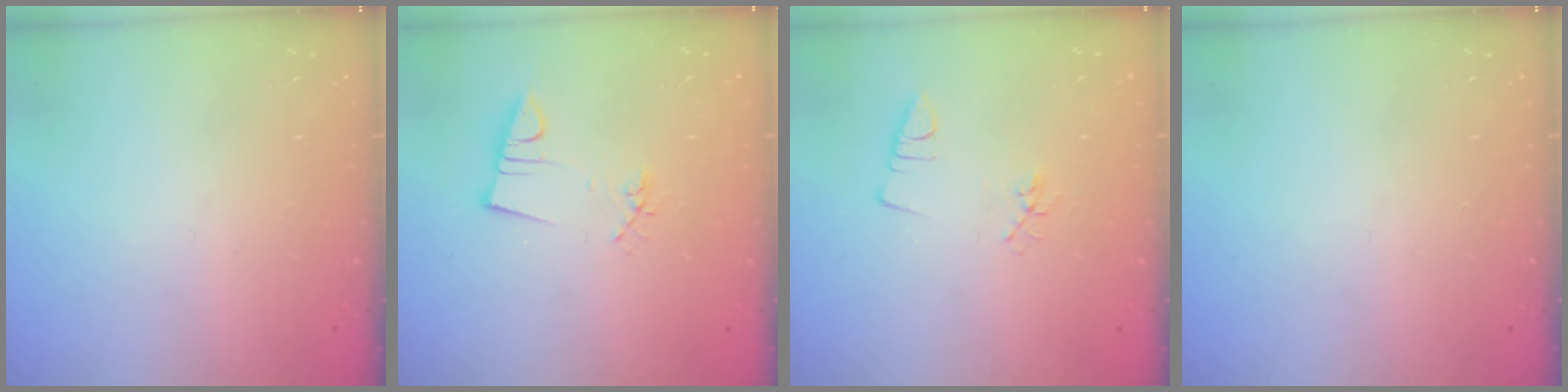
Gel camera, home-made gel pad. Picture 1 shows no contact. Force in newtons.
{"total": 3.5, "press": 2.0, "slide": 2.8}
{"total": 2.9, "press": 2.5, "slide": 1.4}
{"total": 0.0}